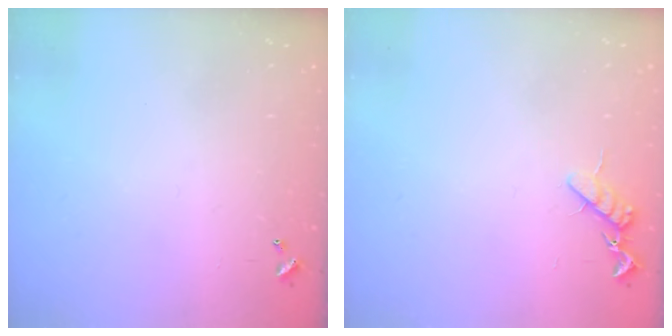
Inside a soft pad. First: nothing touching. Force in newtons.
{"total": 9.1, "press": 9.1, "slide": 0.6}